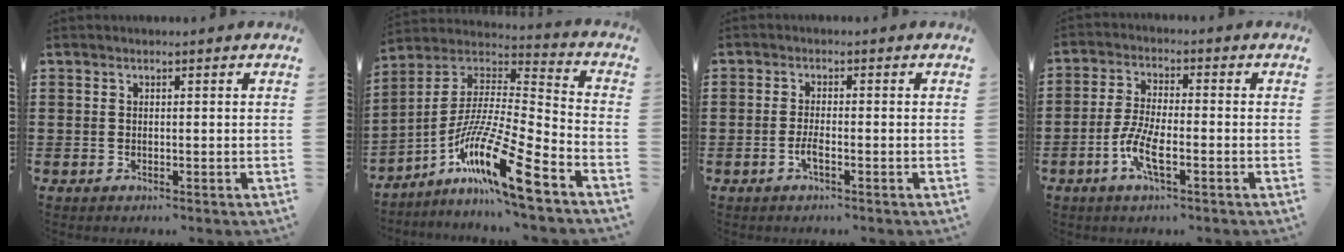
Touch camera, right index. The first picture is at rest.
{"total": 14.8, "force": [-9.6, 1.0, 11.2], "torque": [-0.215, -0.004, -0.180]}
{"total": 2.1, "force": [-1.0, 0.4, 1.7], "torque": [-0.037, -0.002, -0.020]}
{"total": 6.2, "force": [-2.7, 1.7, 5.4], "torque": [-0.129, -0.012, -0.057]}